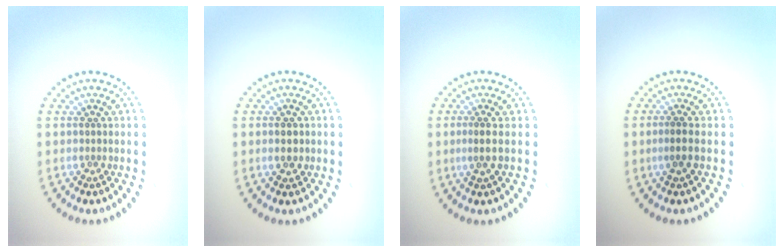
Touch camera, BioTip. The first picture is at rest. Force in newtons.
{"total": 2.1, "press": 2.1, "slide": 0.2}
{"total": 1.6, "press": 1.3, "slide": 1.0}
{"total": 1.3, "press": 1.0, "slide": 0.8}